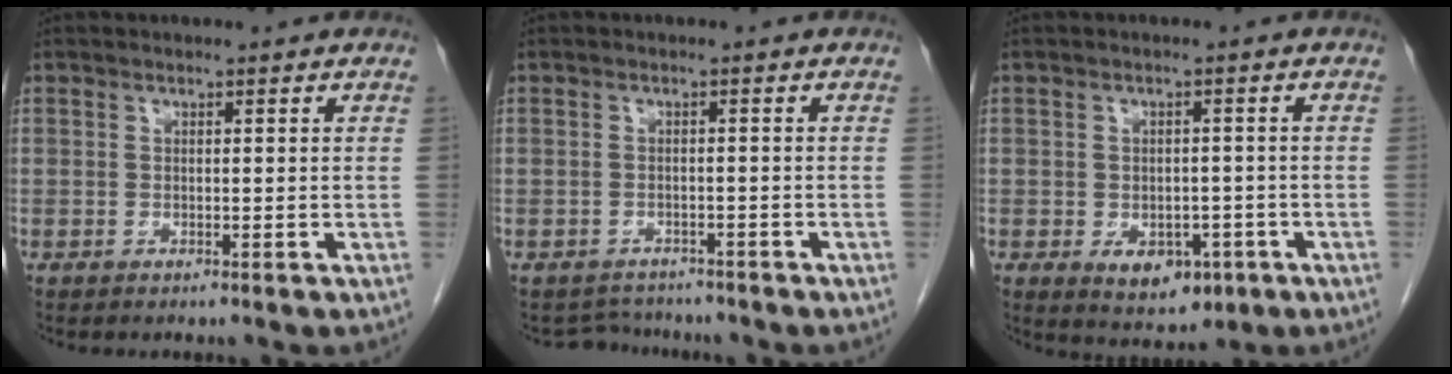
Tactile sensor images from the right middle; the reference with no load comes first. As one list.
[{"total": 3.2, "force": [-2.9, 1.1, -0.6], "torque": [0.006, 0.001, -0.045]}, {"total": 5.9, "force": [-2.3, 3.8, 3.8], "torque": [-0.047, 0.001, -0.022]}]